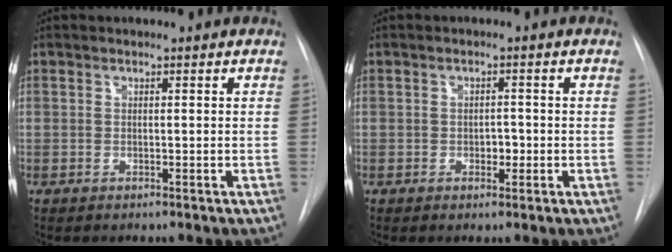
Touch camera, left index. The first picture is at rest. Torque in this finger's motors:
{"motor_torque": [0.11, 0.06, 0.01, 0.00]}